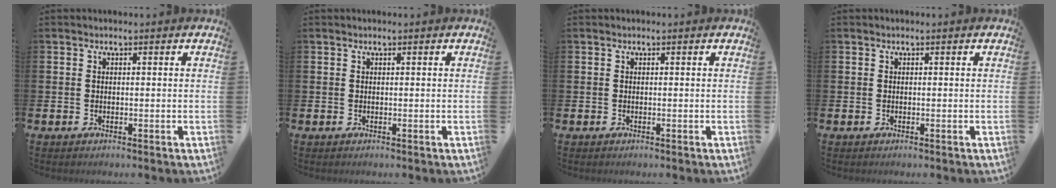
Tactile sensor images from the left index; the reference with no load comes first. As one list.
[{"total": 0.0}, {"total": 0.0}, {"total": 0.0}]